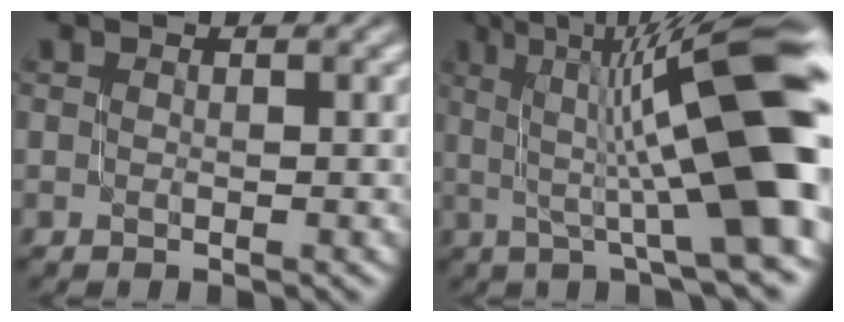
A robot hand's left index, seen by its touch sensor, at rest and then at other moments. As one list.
[{"total": 15.0, "force": [2.3, 3.5, 14.4], "torque": [-0.186, 0.019, 0.038]}]